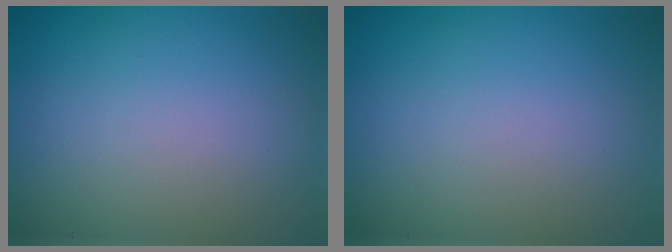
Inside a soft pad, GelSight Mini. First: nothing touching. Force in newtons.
{"total": 0.0}